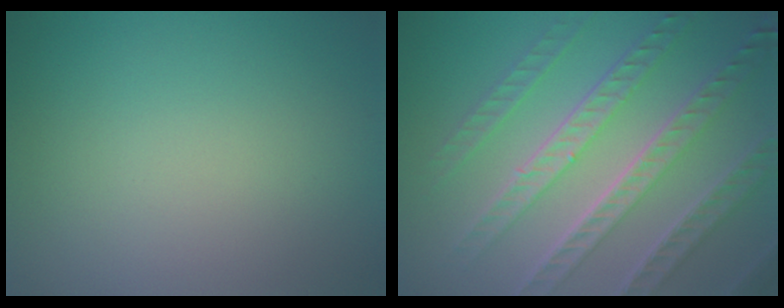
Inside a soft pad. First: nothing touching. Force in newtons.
{"total": 7.6, "press": 5.6, "slide": 5.2}